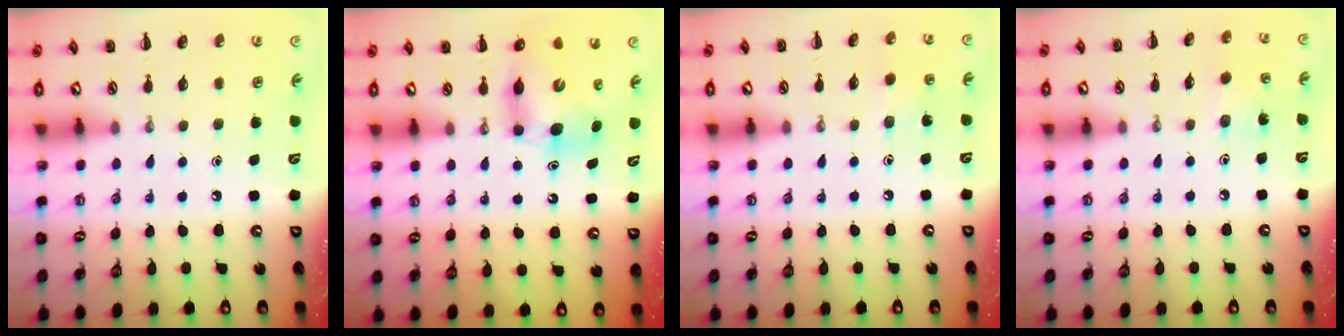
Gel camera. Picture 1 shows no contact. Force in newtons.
{"total": 8.4, "press": 8.2, "slide": 1.7}
{"total": 5.9, "press": 5.7, "slide": 1.4}
{"total": 3.9, "press": 3.7, "slide": 1.0}